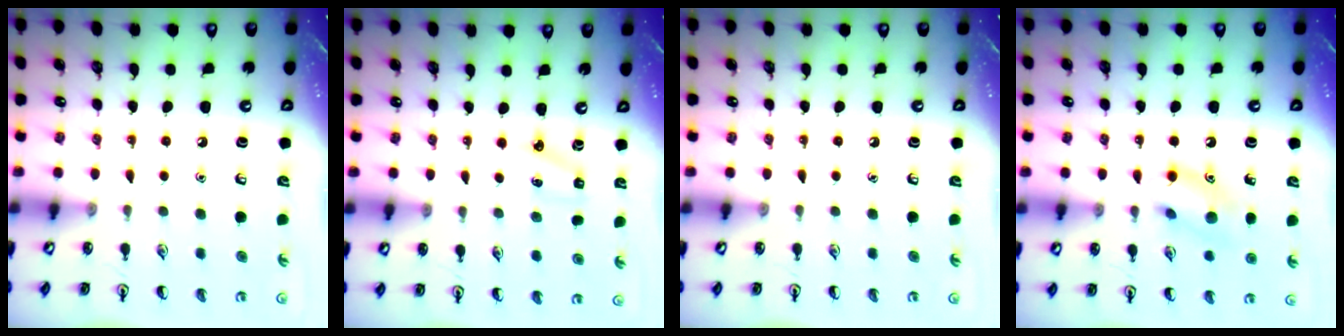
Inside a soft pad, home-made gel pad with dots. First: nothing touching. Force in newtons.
{"total": 2.5, "press": 2.3, "slide": 0.9}
{"total": 0.0}
{"total": 11.3, "press": 11.2, "slide": 1.9}